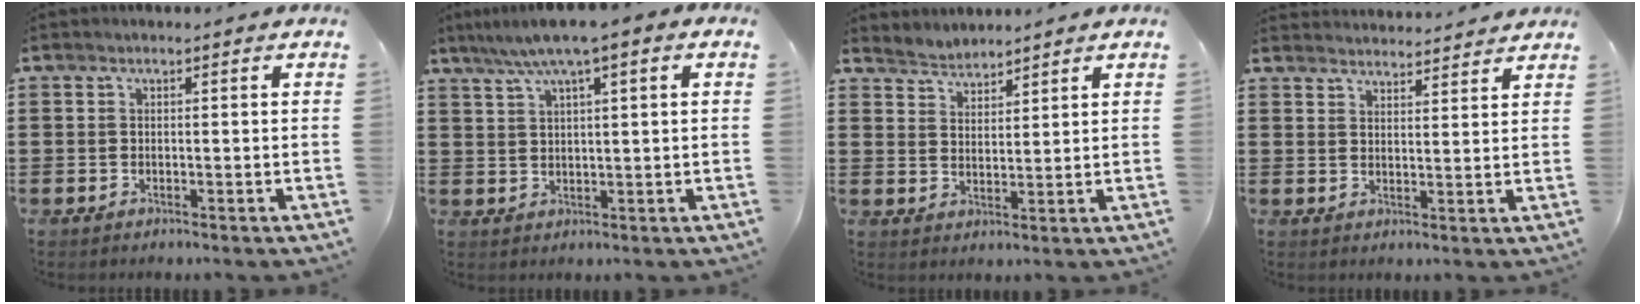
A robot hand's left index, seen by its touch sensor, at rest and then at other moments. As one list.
[{"total": 4.9, "force": [2.7, 0.3, 4.1], "torque": [-0.083, -0.002, 0.043]}, {"total": 3.0, "force": [2.8, 0.4, -0.8], "torque": [0.003, -0.008, 0.053]}, {"total": 3.2, "force": [3.2, 0.0, -0.2], "torque": [-0.006, -0.015, 0.060]}]